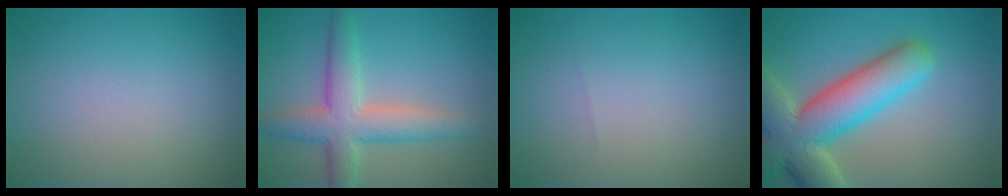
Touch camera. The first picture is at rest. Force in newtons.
{"total": 5.7, "press": 5.7, "slide": 0.3}
{"total": 0.0}
{"total": 10.7, "press": 10.6, "slide": 1.1}